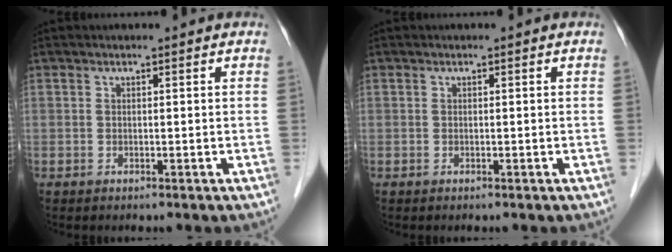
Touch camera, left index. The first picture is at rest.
{"total": 0.0}